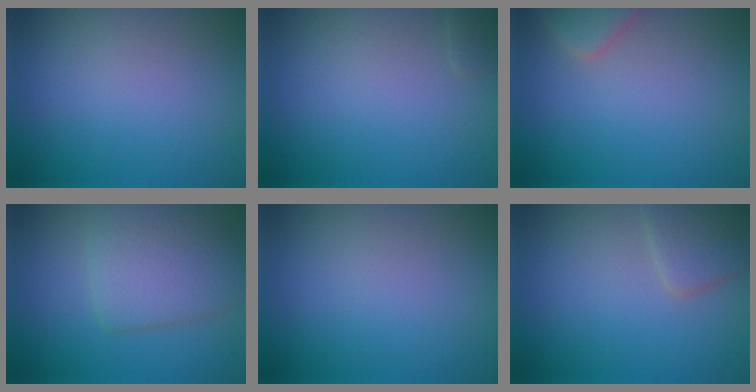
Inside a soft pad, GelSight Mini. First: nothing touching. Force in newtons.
{"total": 0.5, "press": 0.5, "slide": 0.0}
{"total": 3.0, "press": 3.0, "slide": 0.3}
{"total": 4.3, "press": 4.3, "slide": 0.4}
{"total": 0.0}
{"total": 2.5, "press": 2.5, "slide": 0.3}